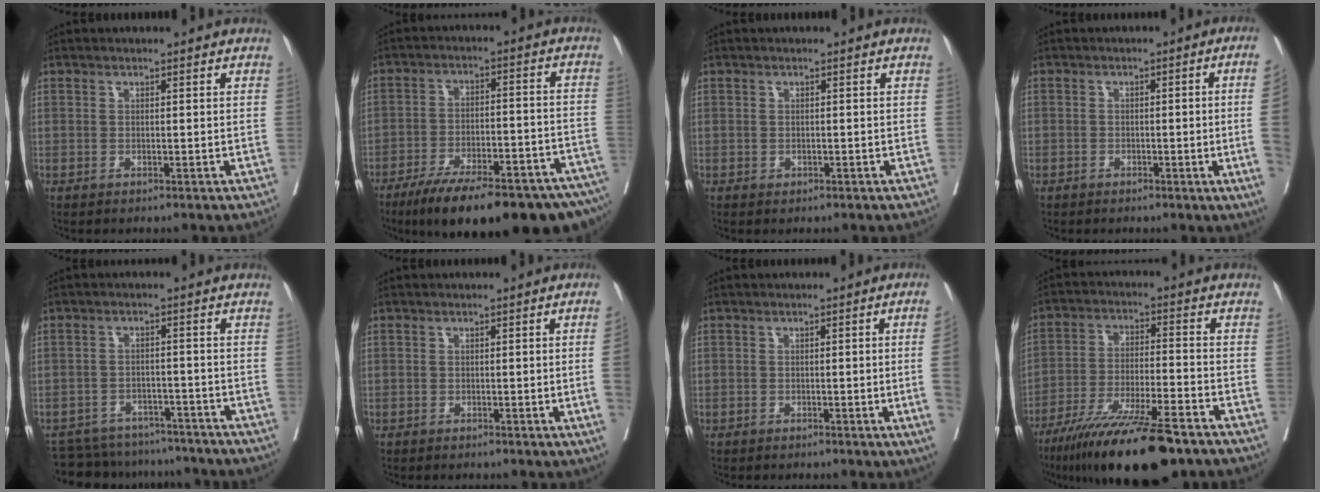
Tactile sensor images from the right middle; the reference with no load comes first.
{"total": 23.8, "force": [-17.8, 4.4, 15.2], "torque": [-0.166, 0.001, -0.252]}
{"total": 0.5, "force": [-0.2, 0.4, 0.2], "torque": [-0.002, 0.003, 0.000]}
{"total": 6.8, "force": [-1.3, -1.3, 6.5], "torque": [-0.068, -0.004, -0.020]}
{"total": 14.0, "force": [-12.6, 5.4, 3.0], "torque": [-0.055, 0.011, -0.160]}
{"total": 3.2, "force": [-0.6, -0.4, 3.1], "torque": [-0.041, 0.004, -0.006]}
{"total": 5.1, "force": [-1.1, -1.0, 4.9], "torque": [-0.055, 0.001, -0.015]}
{"total": 18.6, "force": [-13.8, 2.5, 12.2], "torque": [-0.190, -0.036, -0.231]}